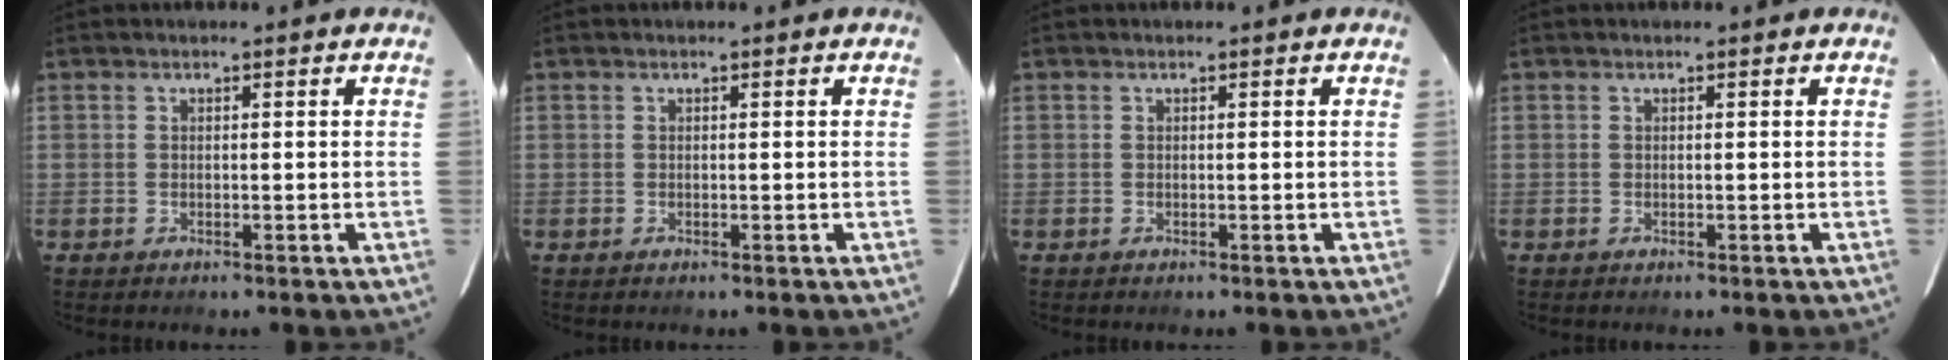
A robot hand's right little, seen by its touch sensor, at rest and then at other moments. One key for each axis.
{"total": 0.0}
{"total": 0.0}
{"total": 0.0}